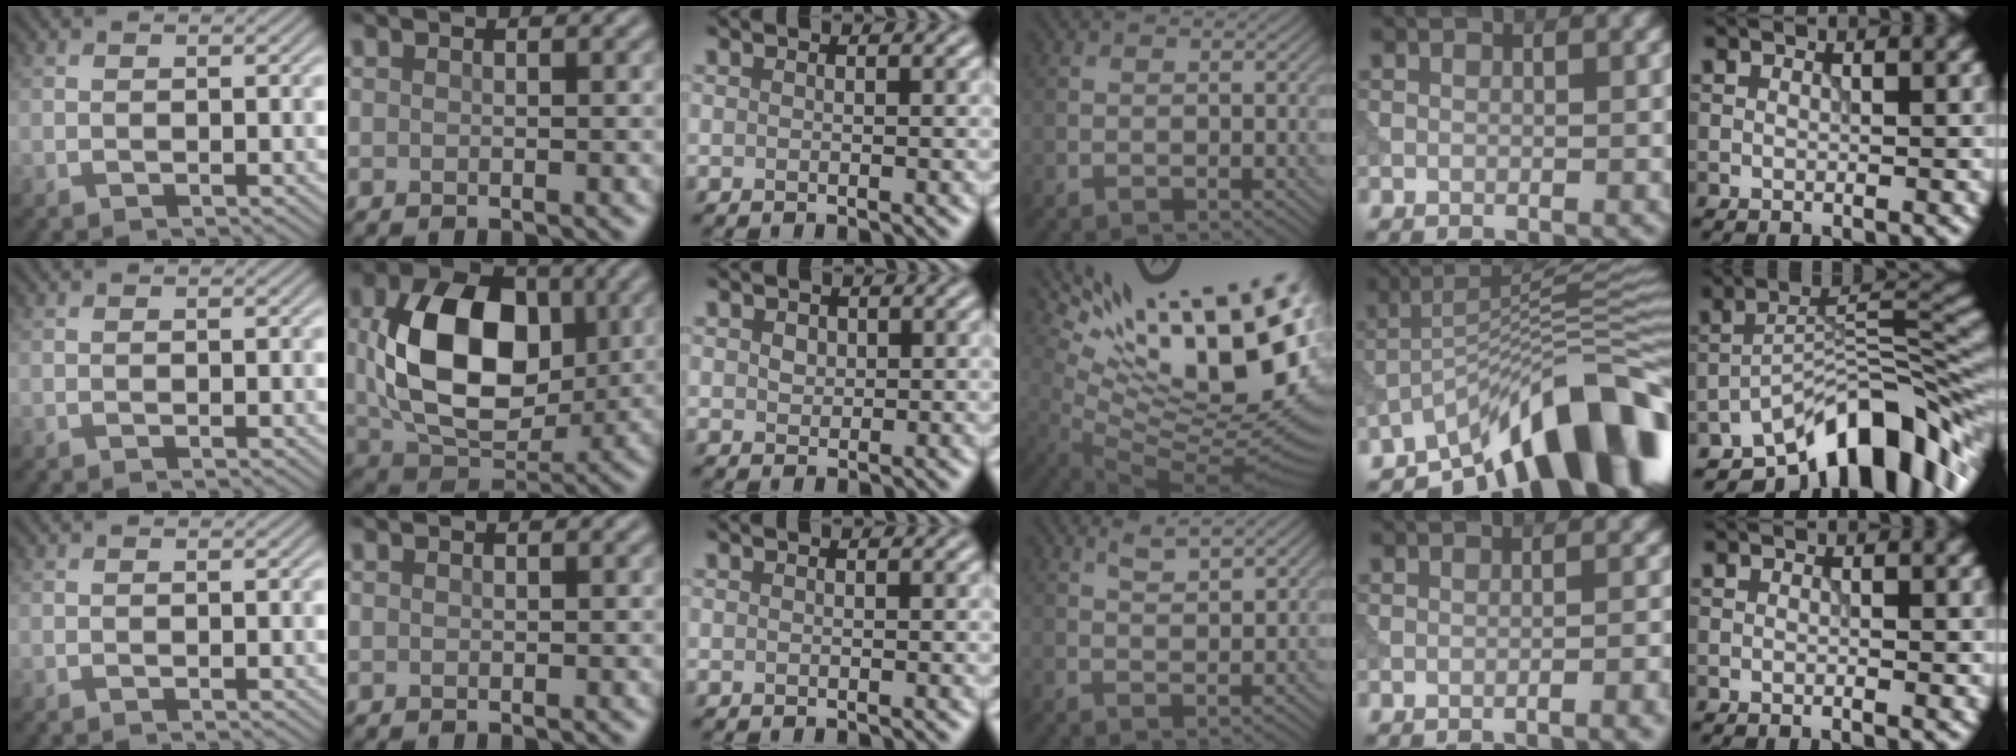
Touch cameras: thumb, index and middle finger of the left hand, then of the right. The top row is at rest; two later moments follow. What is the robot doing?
{"motion": "dispense", "object": "syringe"}